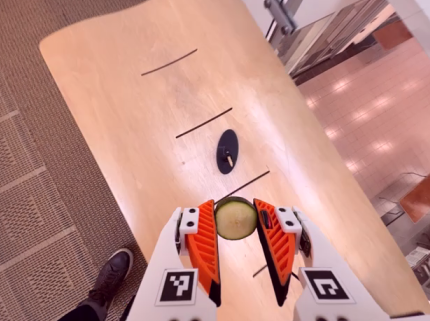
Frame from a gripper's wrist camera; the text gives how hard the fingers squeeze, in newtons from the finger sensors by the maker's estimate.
{"total": 7.7, "left": 7.9, "right": 7.6}